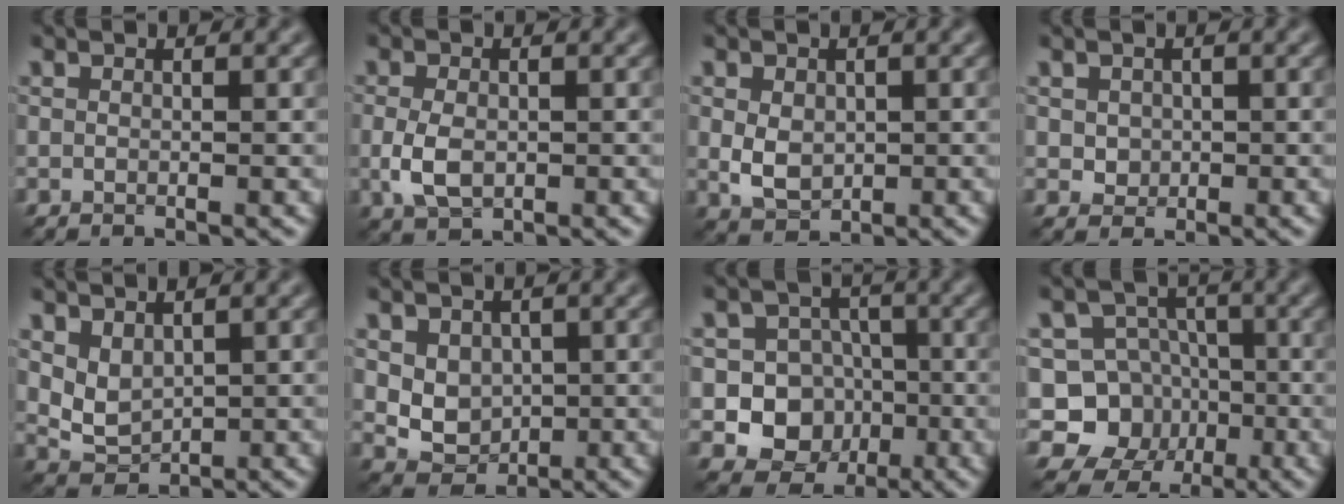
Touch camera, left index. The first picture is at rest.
{"total": 3.3, "force": [-0.6, 2.1, 2.4], "torque": [-0.059, -0.004, -0.011]}
{"total": 3.1, "force": [0.0, 2.3, 2.1], "torque": [-0.045, -0.006, 0.003]}
{"total": 1.5, "force": [0.1, 1.4, 0.6], "torque": [-0.016, -0.004, 0.005]}
{"total": 2.3, "force": [1.0, 1.5, 1.4], "torque": [-0.036, -0.007, 0.025]}
{"total": 3.8, "force": [0.5, 3.1, 2.1], "torque": [-0.041, -0.007, 0.016]}
{"total": 9.4, "force": [-2.5, 8.6, 3.0], "torque": [-0.033, 0.005, -0.064]}
{"total": 7.7, "force": [-2.3, 6.9, 2.3], "torque": [-0.024, 0.012, -0.070]}